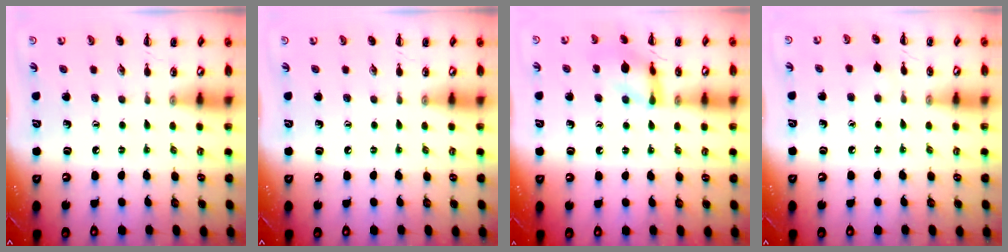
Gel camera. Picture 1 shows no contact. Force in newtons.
{"total": 0.0}
{"total": 10.6, "press": 10.6, "slide": 0.9}
{"total": 3.9, "press": 3.6, "slide": 1.6}